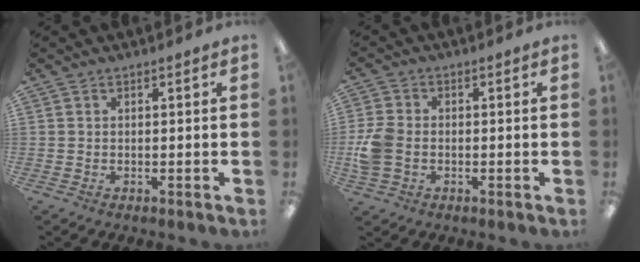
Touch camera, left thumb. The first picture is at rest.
{"total": 7.4, "force": [-1.1, 5.6, 4.7], "torque": [-0.104, 0.012, -0.018]}